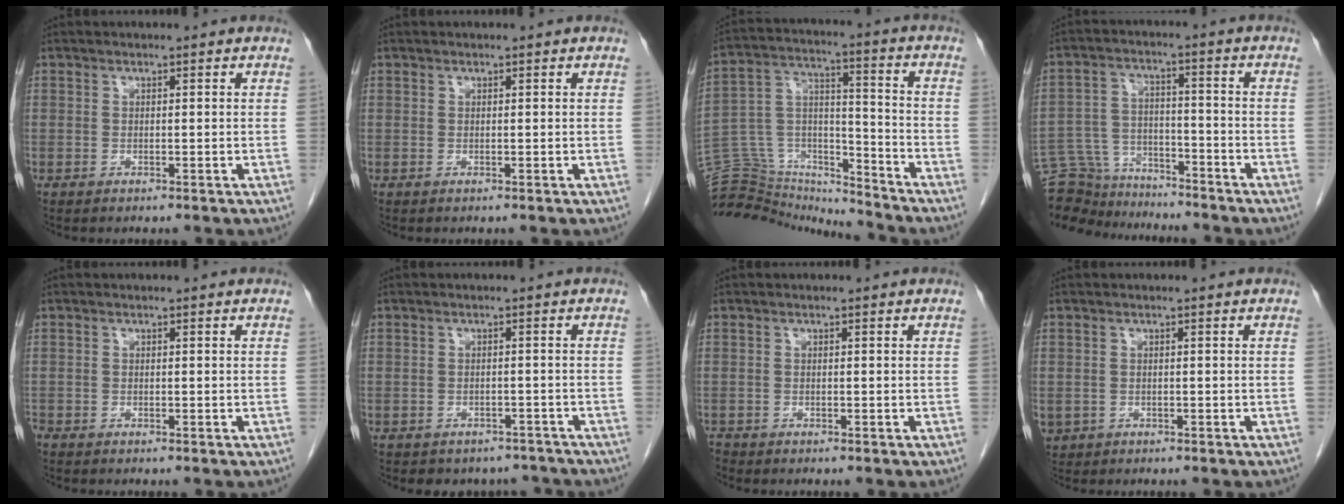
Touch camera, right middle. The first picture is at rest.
{"total": 0.0}
{"total": 17.2, "force": [-16.9, 2.9, 1.6], "torque": [-0.037, 0.064, -0.279]}
{"total": 13.8, "force": [-12.9, 4.0, 2.5], "torque": [-0.055, 0.030, -0.210]}
{"total": 0.9, "force": [-0.8, 0.4, 0.2], "torque": [-0.010, -0.001, -0.018]}
{"total": 6.9, "force": [-6.0, 3.3, 0.5], "torque": [-0.001, 0.013, -0.063]}
{"total": 1.1, "force": [-1.0, 0.4, 0.0], "torque": [-0.005, -0.002, -0.019]}
{"total": 2.6, "force": [-1.3, 2.2, 0.5], "torque": [-0.011, 0.001, -0.018]}